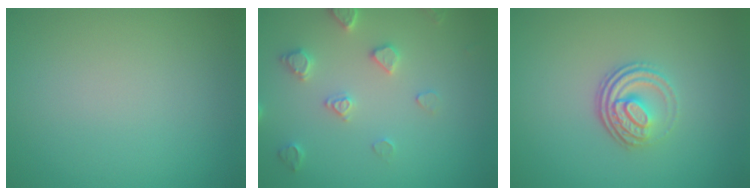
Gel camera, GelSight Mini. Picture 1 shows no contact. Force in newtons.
{"total": 2.9, "press": 2.8, "slide": 0.7}
{"total": 3.5, "press": 2.5, "slide": 2.5}